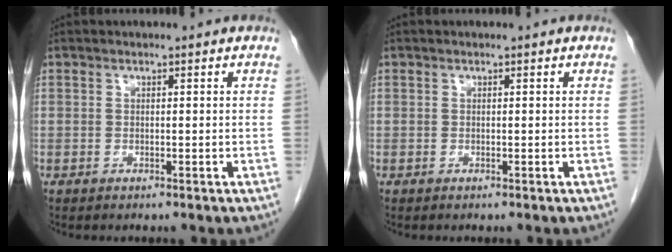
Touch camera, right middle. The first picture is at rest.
{"total": 0.0}